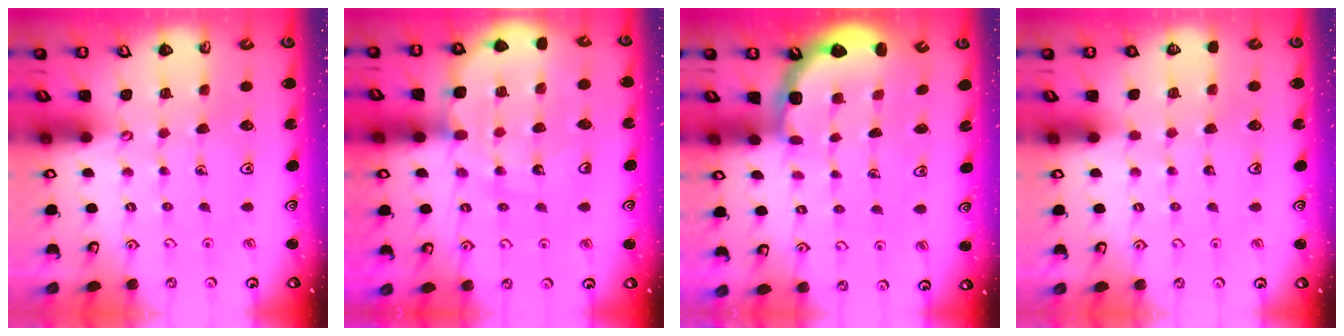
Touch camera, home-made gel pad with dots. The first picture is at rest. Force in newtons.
{"total": 10.5, "press": 10.2, "slide": 2.5}
{"total": 2.4, "press": 2.1, "slide": 1.3}
{"total": 0.0}